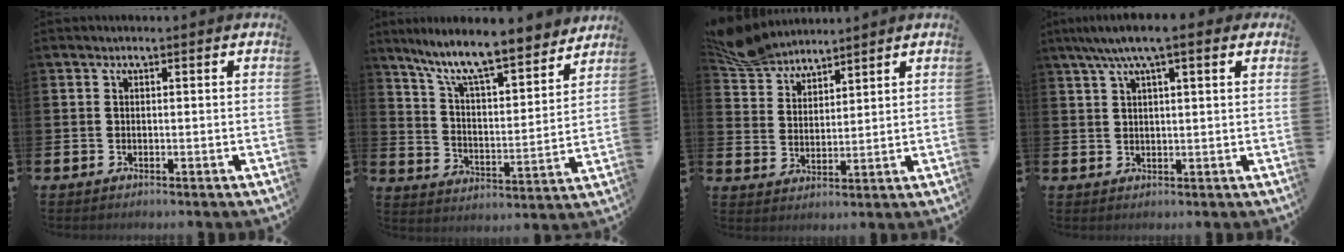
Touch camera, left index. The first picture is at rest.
{"total": 10.3, "force": [9.1, 1.4, 4.6], "torque": [-0.115, -0.065, 0.154]}
{"total": 5.8, "force": [5.7, 1.2, 0.4], "torque": [-0.028, -0.027, 0.106]}
{"total": 6.1, "force": [4.2, 1.3, 4.2], "torque": [-0.073, -0.006, 0.069]}